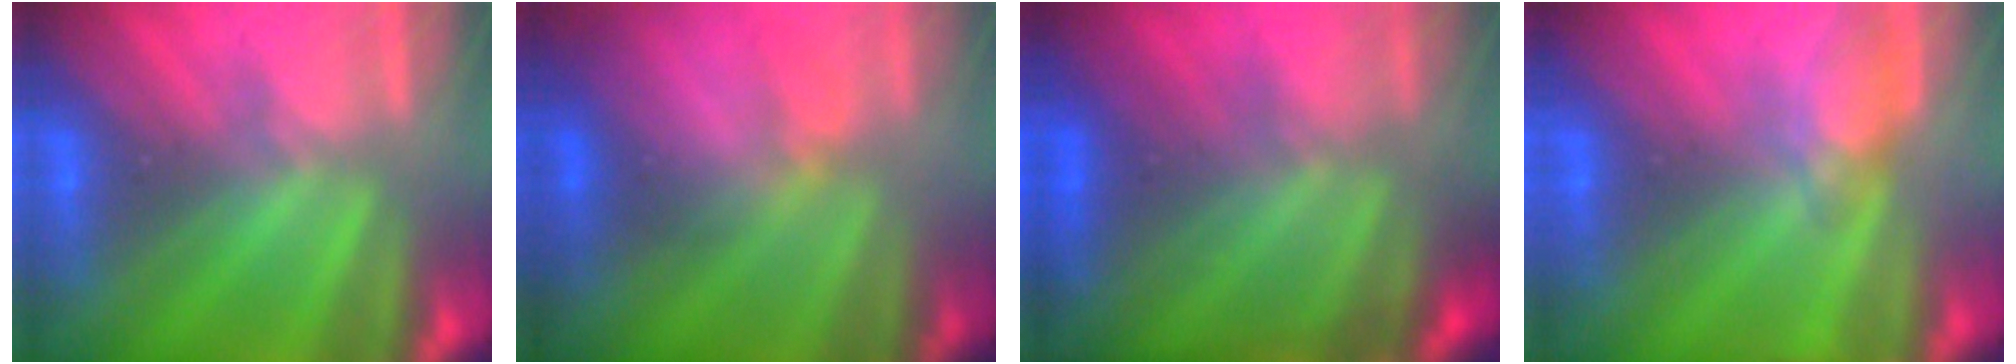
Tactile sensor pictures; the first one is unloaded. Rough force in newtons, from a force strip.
{"total": 4.4}
{"total": 7.3}
{"total": 4.6}